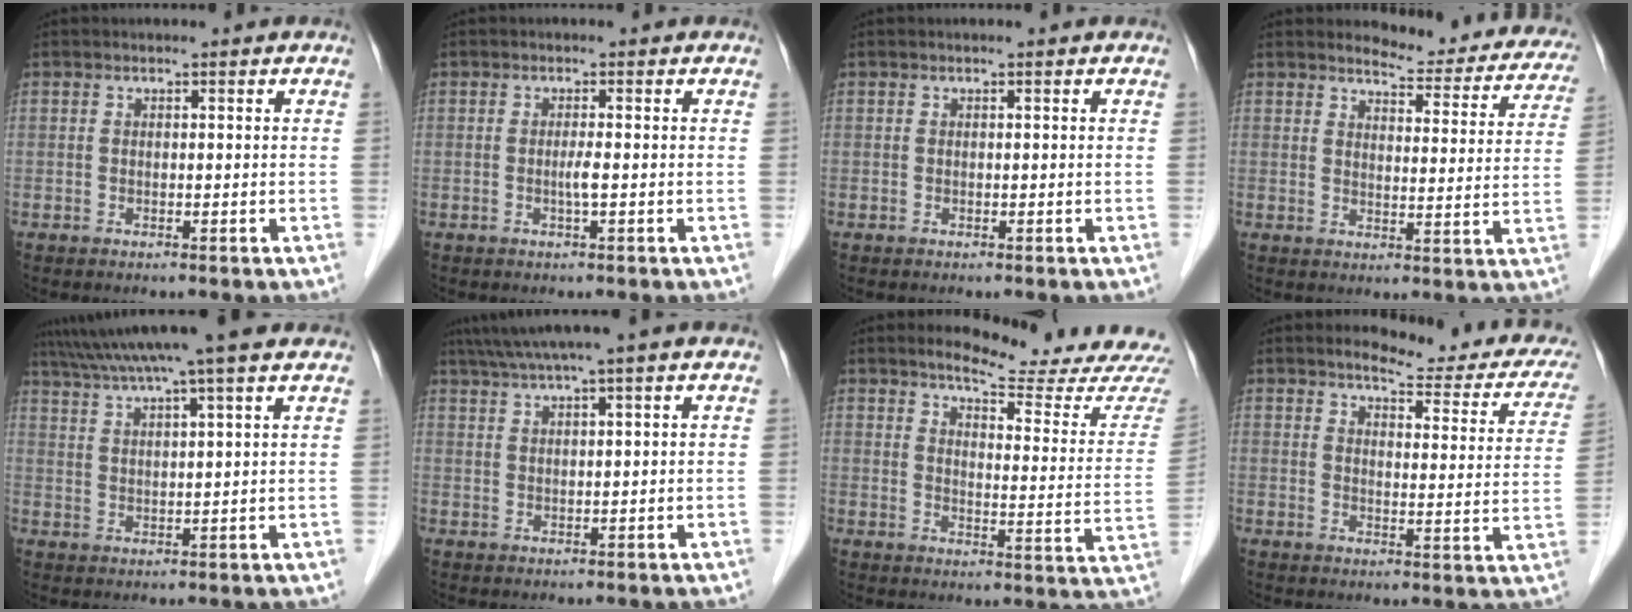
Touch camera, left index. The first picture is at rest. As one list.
[{"total": 1.3, "force": [-0.5, -0.3, 1.1], "torque": [-0.027, -0.004, -0.009]}, {"total": 0.0}, {"total": 13.0, "force": [12.2, 3.2, 3.4], "torque": [-0.018, -0.030, 0.121]}, {"total": 11.6, "force": [9.6, -0.9, 6.5], "torque": [-0.118, 0.031, 0.139]}, {"total": 6.1, "force": [4.6, -1.2, 3.9], "torque": [-0.069, 0.030, 0.079]}, {"total": 14.5, "force": [13.9, -1.1, 4.0], "torque": [-0.051, -0.090, 0.162]}, {"total": 14.6, "force": [13.1, 3.0, 5.8], "torque": [-0.049, -0.037, 0.133]}]